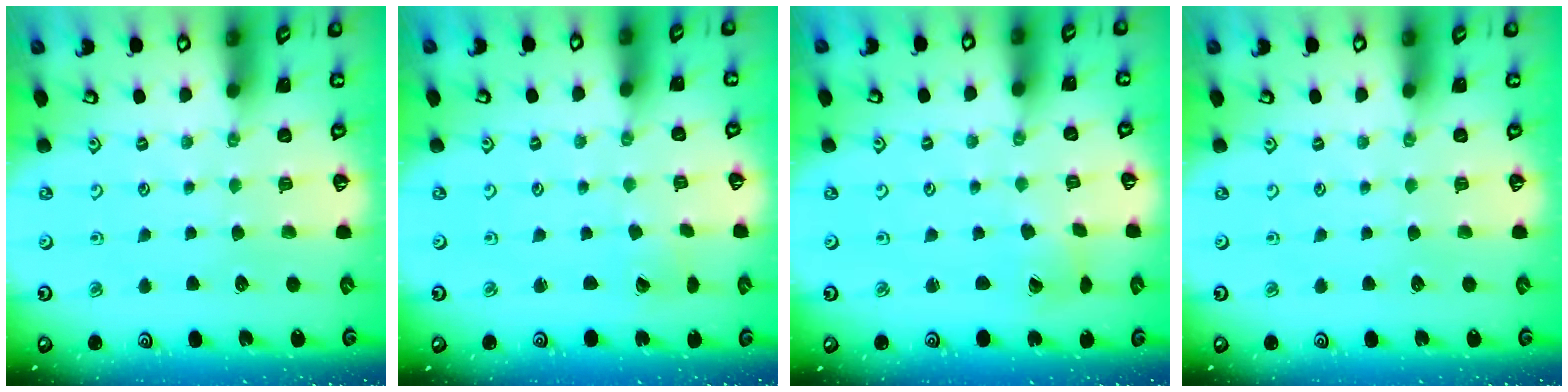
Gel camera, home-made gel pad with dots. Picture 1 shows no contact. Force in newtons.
{"total": 0.7, "press": 0.7, "slide": 0.1}
{"total": 1.2, "press": 1.2, "slide": 0.1}
{"total": 0.0}